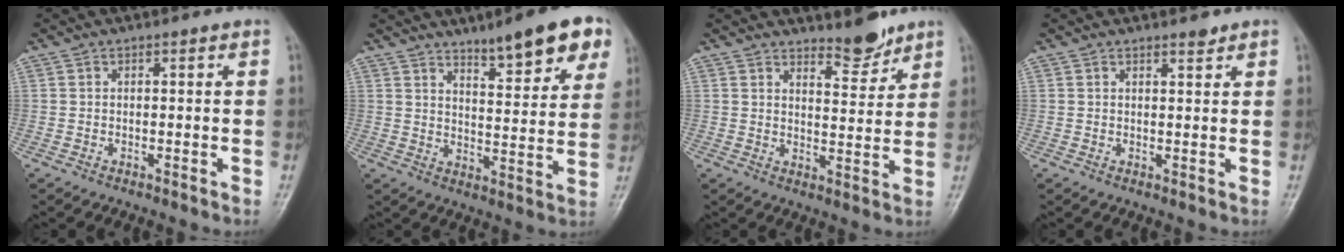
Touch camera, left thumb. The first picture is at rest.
{"total": 13.3, "force": [8.6, 3.4, 9.5], "torque": [-0.100, -0.036, 0.122]}
{"total": 5.3, "force": [4.7, 1.5, 2.0], "torque": [-0.014, -0.045, 0.077]}
{"total": 1.4, "force": [1.2, 0.4, 0.5], "torque": [-0.004, -0.010, 0.018]}